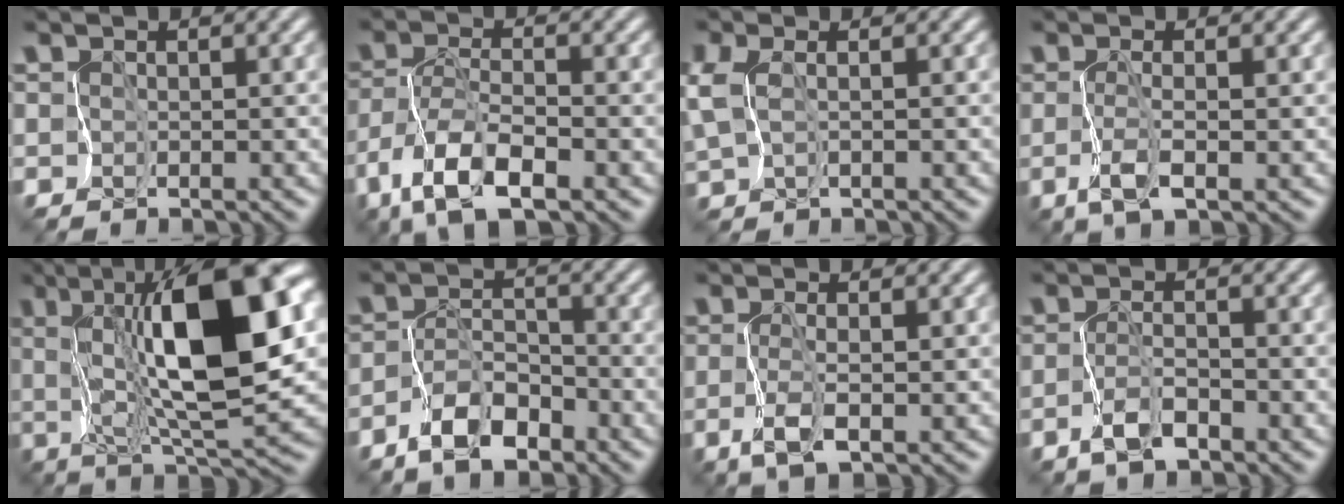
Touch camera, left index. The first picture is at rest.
{"total": 6.3, "force": [-3.7, 2.1, 4.7], "torque": [-0.093, 0.002, -0.071]}
{"total": 2.3, "force": [0.3, 1.4, 1.8], "torque": [-0.054, -0.005, 0.007]}
{"total": 1.8, "force": [-0.2, -0.1, 1.8], "torque": [-0.045, 0.003, -0.003]}
{"total": 12.7, "force": [3.5, 3.2, 11.7], "torque": [-0.178, 0.013, 0.062]}
{"total": 4.0, "force": [-2.6, 1.8, 2.4], "torque": [-0.042, 0.008, -0.049]}
{"total": 2.1, "force": [-0.2, 0.3, 2.1], "torque": [-0.049, 0.001, 0.000]}
{"total": 1.8, "force": [-1.0, 0.6, 1.4], "torque": [-0.029, 0.009, -0.020]}